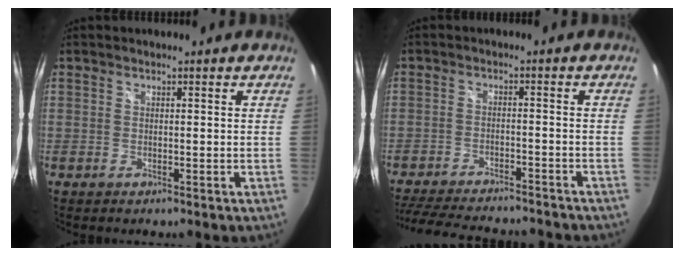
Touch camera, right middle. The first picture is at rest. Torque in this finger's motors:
{"motor_torque": [1.08, -1.06, 0.09, 0.05]}